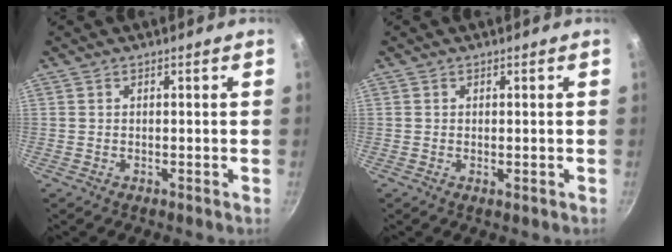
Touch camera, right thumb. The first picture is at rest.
{"total": 0.6, "force": [0.0, 0.3, 0.5], "torque": [-0.009, -0.002, -0.001]}